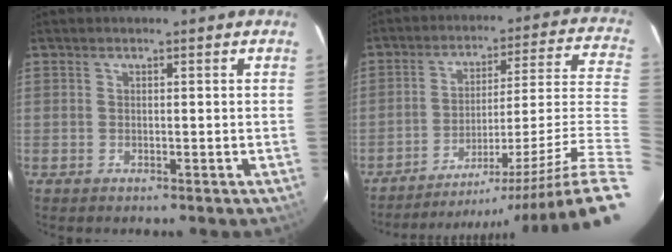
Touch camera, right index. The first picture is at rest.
{"total": 22.8, "force": [-15.6, -1.9, 16.6], "torque": [-0.196, -0.053, -0.220]}